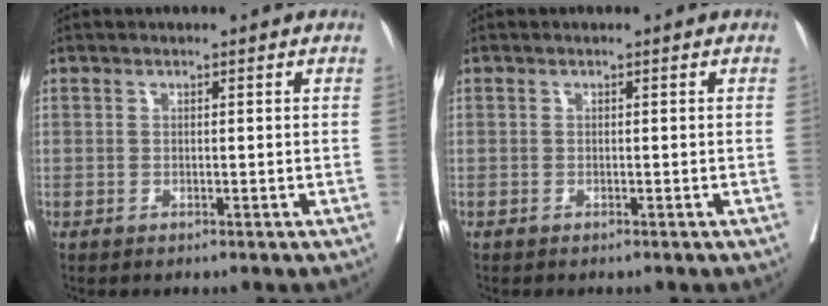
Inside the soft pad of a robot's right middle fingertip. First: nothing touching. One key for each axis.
{"total": 0.0}